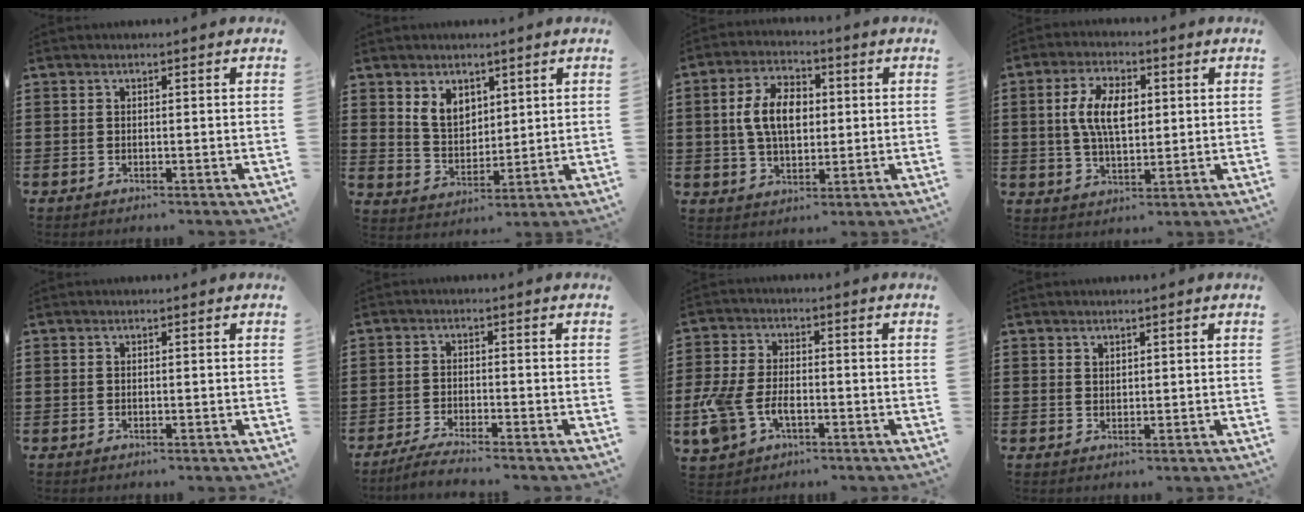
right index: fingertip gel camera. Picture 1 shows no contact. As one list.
[{"total": 5.3, "force": [3.0, 3.8, 2.2], "torque": [-0.061, 0.012, 0.055]}, {"total": 8.3, "force": [0.7, 5.0, 6.6], "torque": [-0.146, 0.009, 0.003]}, {"total": 8.0, "force": [1.2, 4.1, 6.7], "torque": [-0.142, 0.013, 0.017]}, {"total": 0.0}, {"total": 3.0, "force": [-2.8, -0.3, 0.9], "torque": [-0.021, -0.002, -0.058]}, {"total": 6.2, "force": [-2.1, 3.7, 4.5], "torque": [-0.120, 0.000, -0.046]}, {"total": 1.3, "force": [1.1, 0.6, 0.0], "torque": [-0.003, 0.002, 0.022]}]